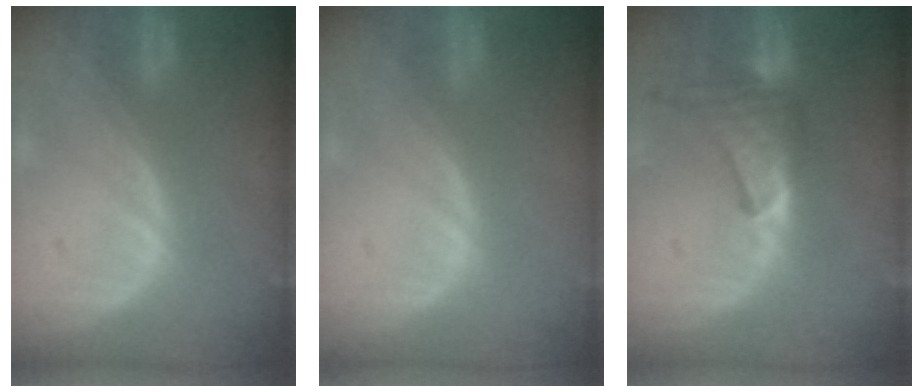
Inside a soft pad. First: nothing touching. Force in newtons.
{"total": 0.0}
{"total": 9.2, "press": 8.3, "slide": 4.0}